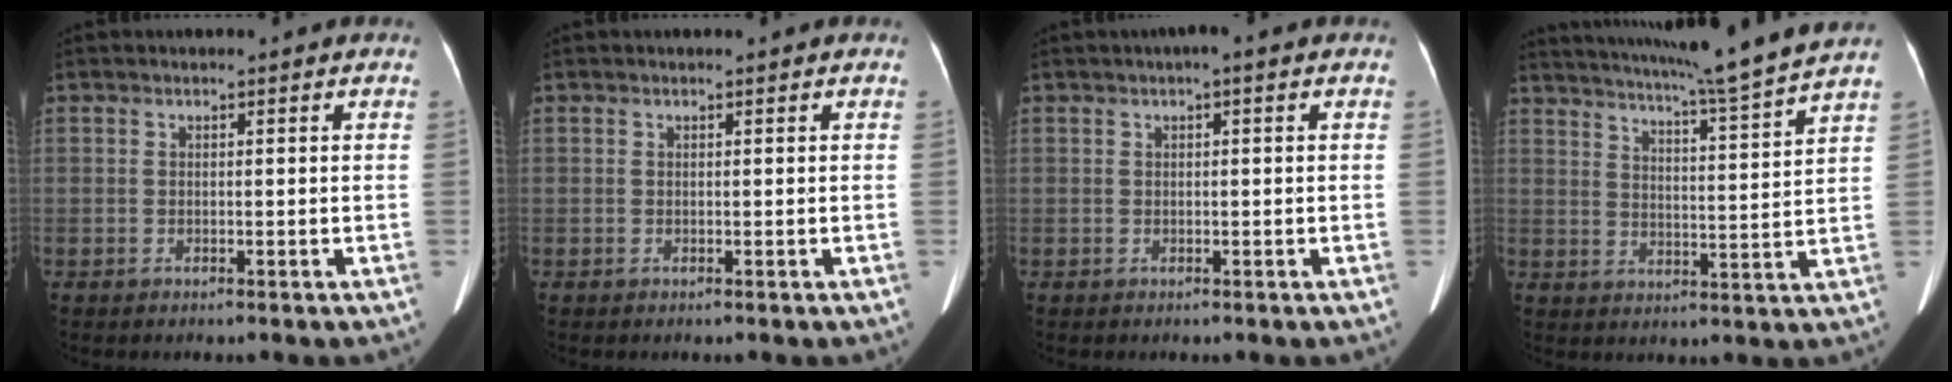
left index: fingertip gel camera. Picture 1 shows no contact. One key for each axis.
{"total": 0.0}
{"total": 1.4, "fx": 0.5, "fy": 0.1, "fz": 1.3, "tx": -0.023, "ty": 0.006, "tz": 0.005}
{"total": 16.5, "fx": 14.7, "fy": -2.2, "fz": 7.2, "tx": -0.125, "ty": -0.032, "tz": 0.201}